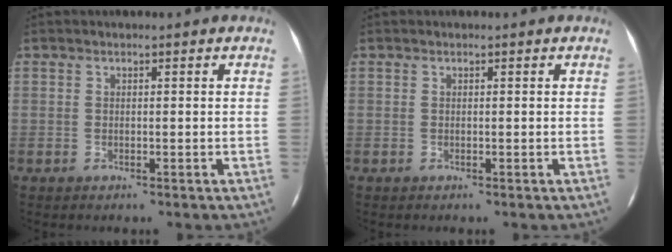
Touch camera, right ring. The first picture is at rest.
{"total": 0.0}